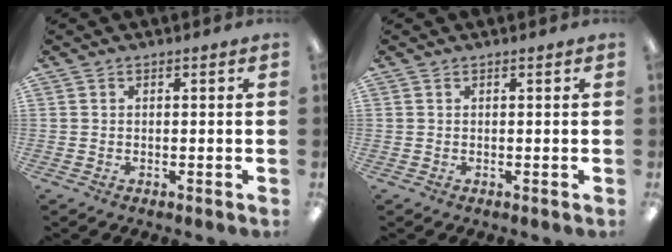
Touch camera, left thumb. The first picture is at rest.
{"total": 0.0}